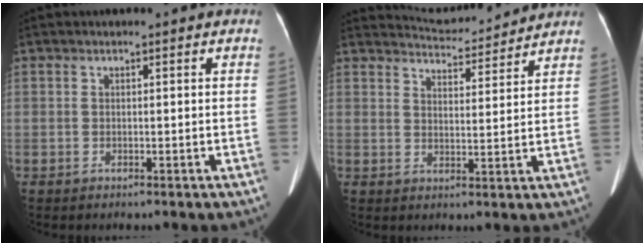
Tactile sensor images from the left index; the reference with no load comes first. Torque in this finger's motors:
{"motor_torque": [-0.71, -1.21, -0.08, -0.02]}